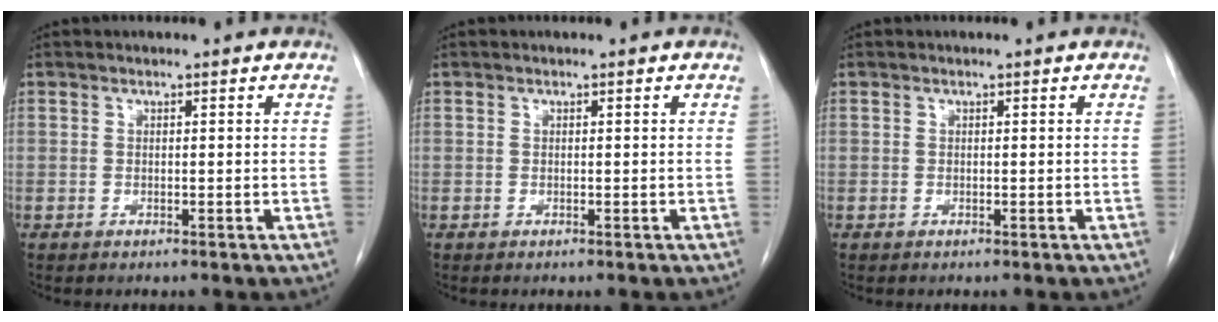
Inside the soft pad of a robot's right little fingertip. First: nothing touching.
{"total": 0.0}
{"total": 0.0}